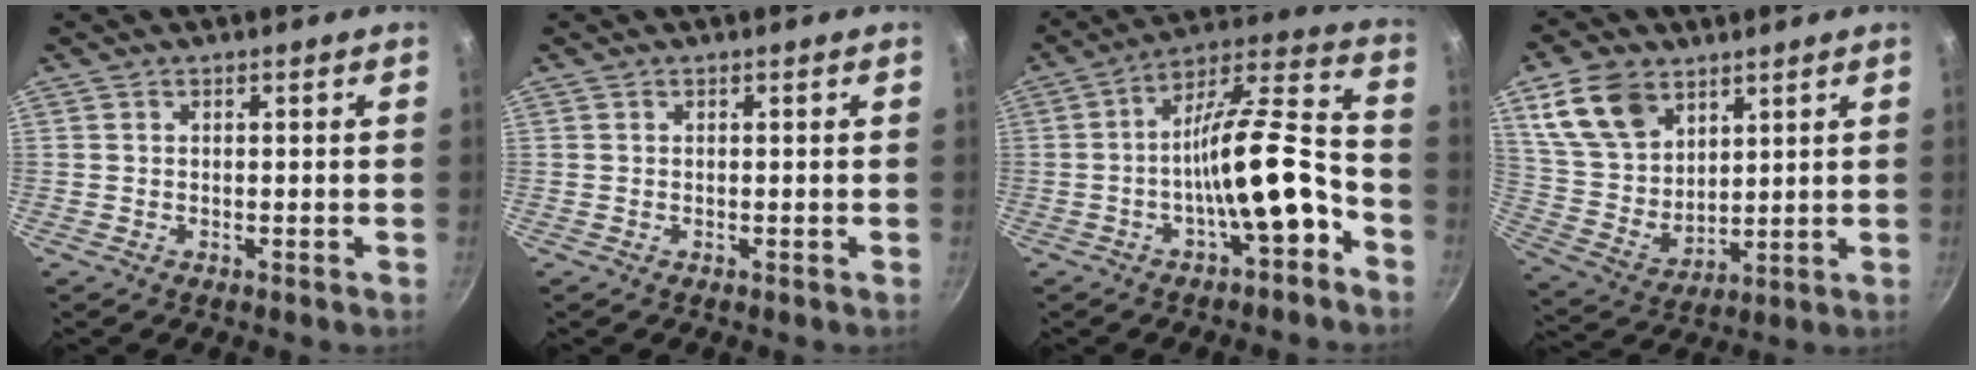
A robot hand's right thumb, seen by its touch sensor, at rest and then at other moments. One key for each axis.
{"total": 0.0}
{"total": 16.5, "fx": -6.0, "fy": 5.2, "fz": 14.5, "tx": -0.205, "ty": 0.063, "tz": -0.100}
{"total": 14.4, "fx": 7.5, "fy": 9.6, "fz": 7.8, "tx": -0.123, "ty": -0.030, "tz": 0.160}